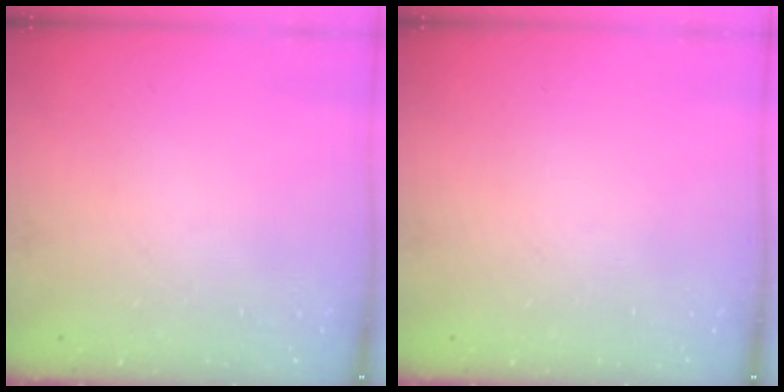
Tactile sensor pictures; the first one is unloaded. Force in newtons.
{"total": 0.0}